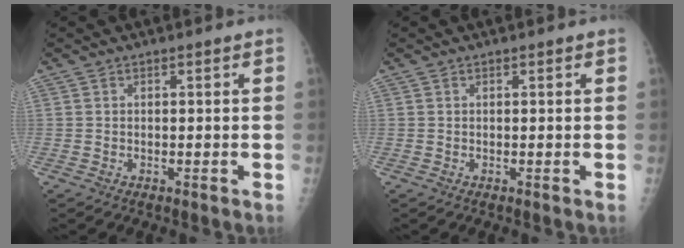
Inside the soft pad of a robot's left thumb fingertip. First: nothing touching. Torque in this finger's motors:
{"motor_torque": [-0.06, -0.29, 0.11, 0.04, 0.00]}